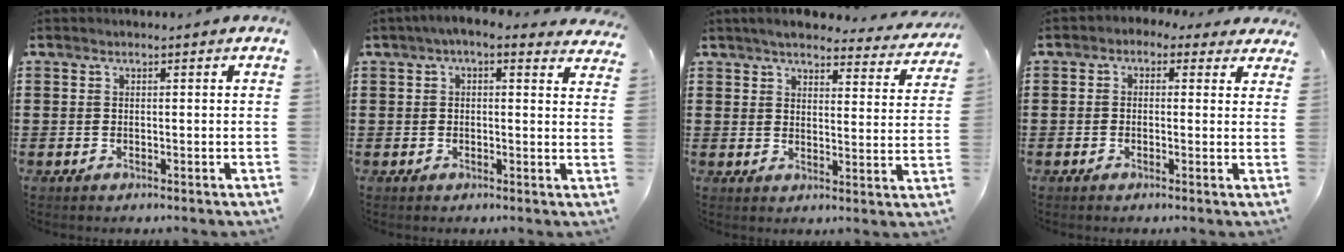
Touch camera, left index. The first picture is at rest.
{"total": 2.8, "force": [1.9, 0.7, 1.9], "torque": [-0.043, -0.002, 0.033]}
{"total": 4.8, "force": [4.4, 0.6, 1.7], "torque": [-0.052, -0.019, 0.076]}
{"total": 1.4, "force": [-0.3, 1.2, 0.6], "torque": [-0.017, 0.009, -0.008]}